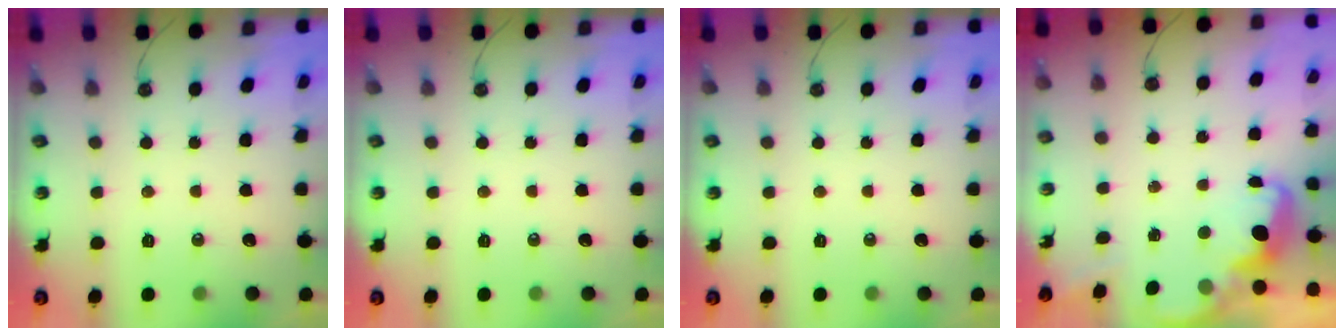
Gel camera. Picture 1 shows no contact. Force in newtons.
{"total": 0.0}
{"total": 0.0}
{"total": 2.9, "press": 2.8, "slide": 0.8}